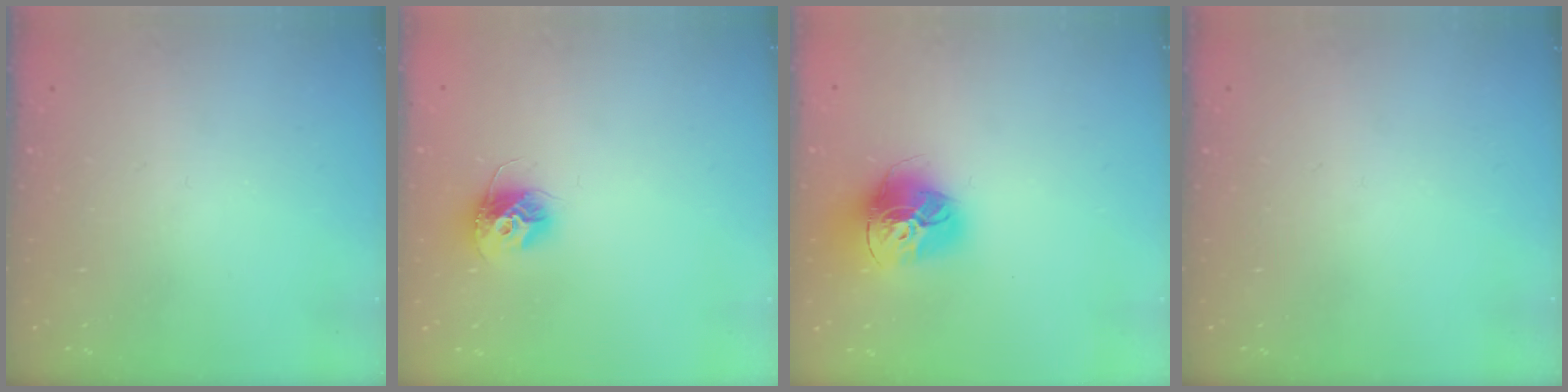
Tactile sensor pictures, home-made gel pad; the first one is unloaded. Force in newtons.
{"total": 10.4, "press": 10.4, "slide": 0.5}
{"total": 15.9, "press": 15.8, "slide": 1.4}
{"total": 0.0}